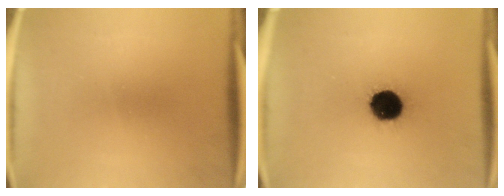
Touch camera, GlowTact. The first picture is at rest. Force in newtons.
{"total": 13.3}